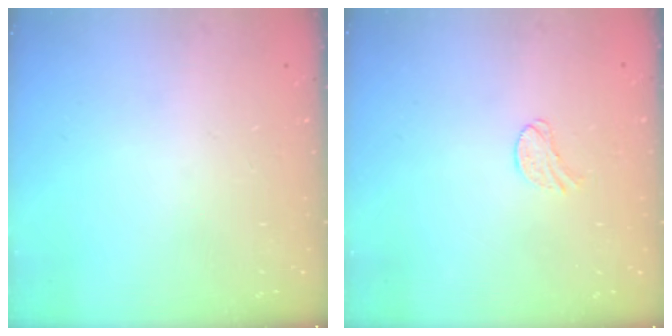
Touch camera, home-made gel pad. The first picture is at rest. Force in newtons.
{"total": 5.3, "press": 5.3, "slide": 0.5}